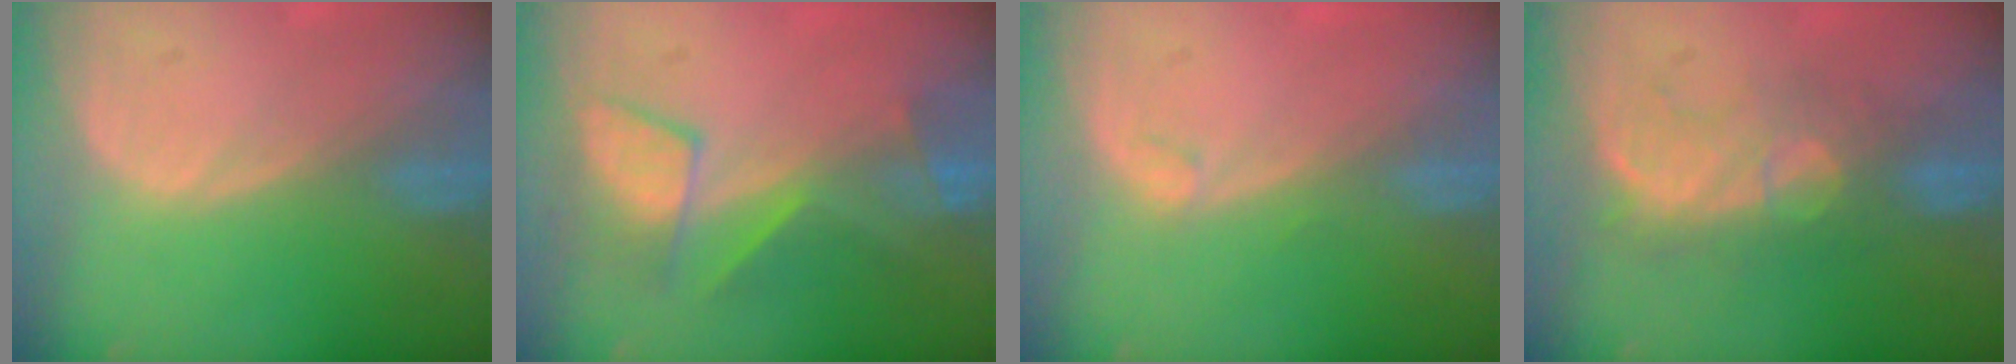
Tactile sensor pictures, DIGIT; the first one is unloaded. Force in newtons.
{"total": 8.0, "press": 7.4, "slide": 2.9}
{"total": 1.0, "press": 0.9, "slide": 0.3}
{"total": 8.2, "press": 7.9, "slide": 2.3}